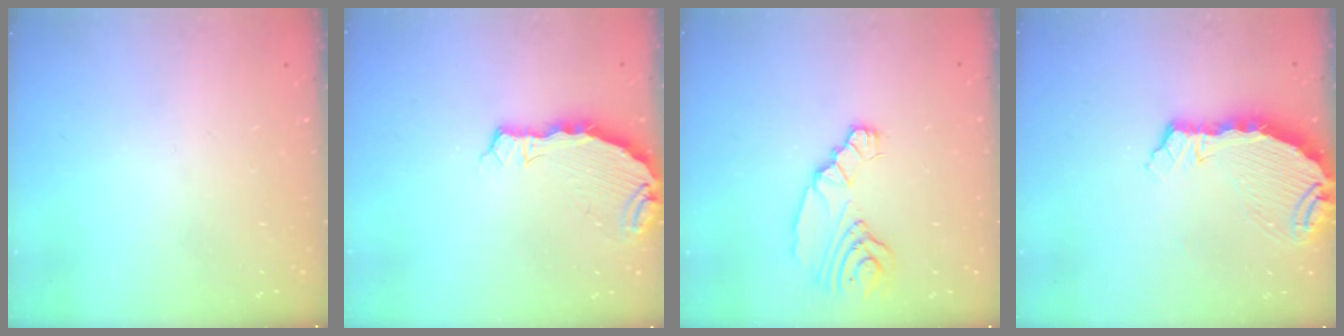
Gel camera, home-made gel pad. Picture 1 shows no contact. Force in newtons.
{"total": 5.7, "press": 5.0, "slide": 2.8}
{"total": 8.3, "press": 8.3, "slide": 0.6}
{"total": 8.0, "press": 7.0, "slide": 3.8}